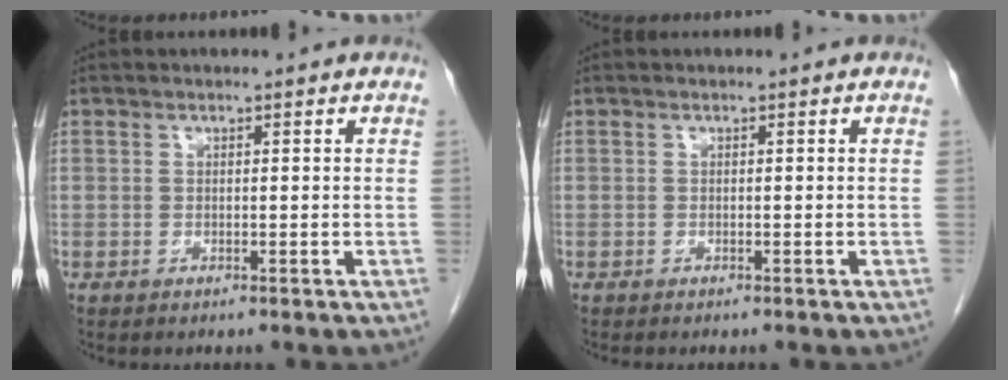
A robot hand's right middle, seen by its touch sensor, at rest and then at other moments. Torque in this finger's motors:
{"motor_torque": [-0.01, 0.02, -0.01, 0.00]}